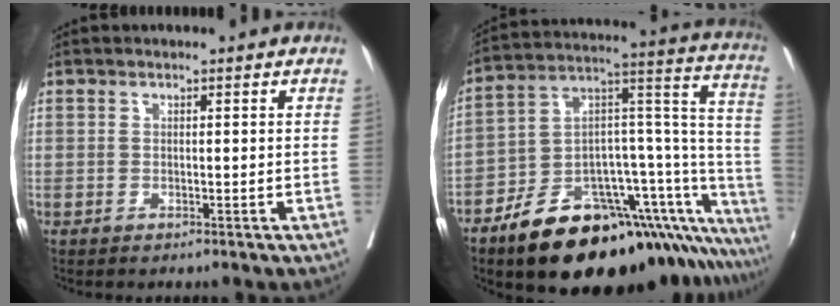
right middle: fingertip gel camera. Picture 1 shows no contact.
{"total": 28.7, "force": [-20.5, 7.8, 18.5], "torque": [-0.162, 0.041, -0.292]}